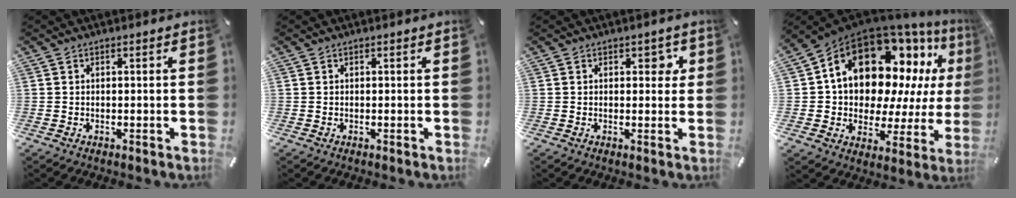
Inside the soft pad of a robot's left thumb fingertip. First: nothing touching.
{"total": 0.0}
{"total": 2.4, "force": [0.8, 1.7, 1.6], "torque": [-0.003, -0.004, 0.004]}
{"total": 21.1, "force": [9.5, 13.3, 13.3], "torque": [-0.229, -0.070, 0.167]}